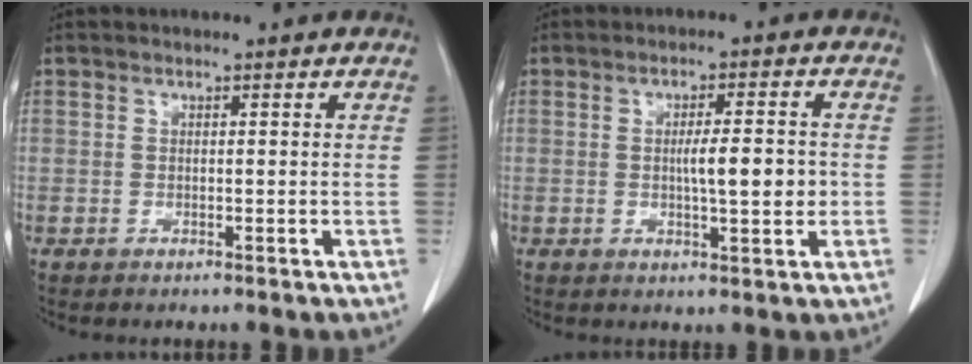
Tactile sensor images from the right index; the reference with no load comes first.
{"total": 5.6, "force": [-0.3, 0.9, 5.5], "torque": [-0.088, 0.000, -0.003]}